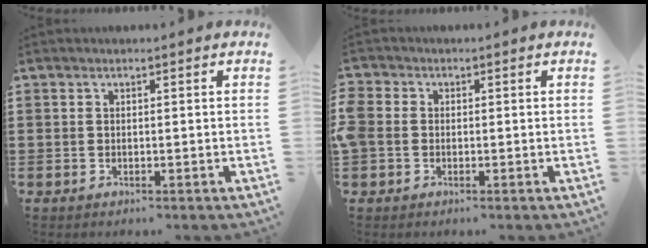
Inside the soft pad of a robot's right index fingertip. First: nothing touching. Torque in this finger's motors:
{"motor_torque": [1.09, 1.05, 0.40, 0.06]}